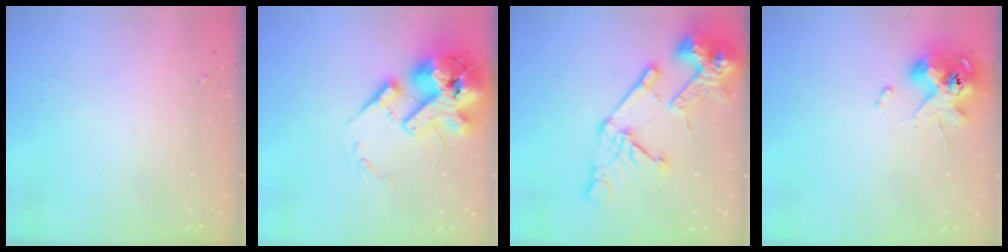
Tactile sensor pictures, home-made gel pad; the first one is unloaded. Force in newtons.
{"total": 22.7, "press": 22.4, "slide": 3.8}
{"total": 18.5, "press": 18.4, "slide": 2.3}
{"total": 11.2, "press": 11.0, "slide": 2.1}